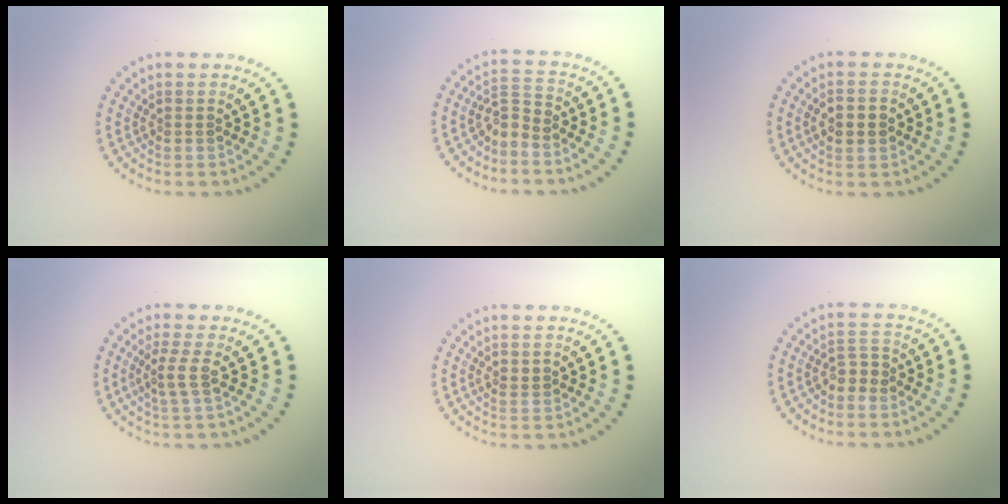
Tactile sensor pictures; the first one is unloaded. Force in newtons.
{"total": 2.2, "press": 1.5, "slide": 1.6}
{"total": 2.9, "press": 2.9, "slide": 0.2}
{"total": 1.8, "press": 1.3, "slide": 1.2}
{"total": 0.8, "press": 0.8, "slide": 0.1}
{"total": 1.8, "press": 1.4, "slide": 1.1}